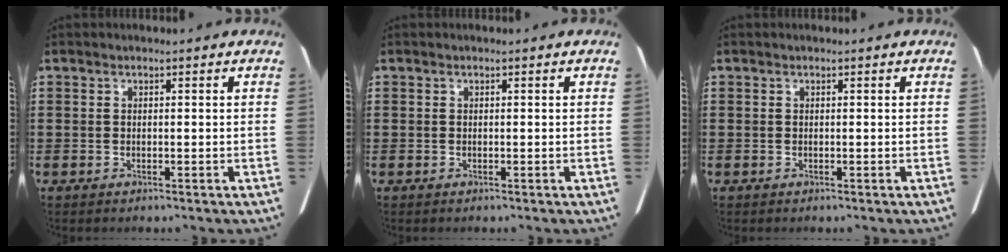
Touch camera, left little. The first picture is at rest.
{"total": 0.0}
{"total": 0.0}